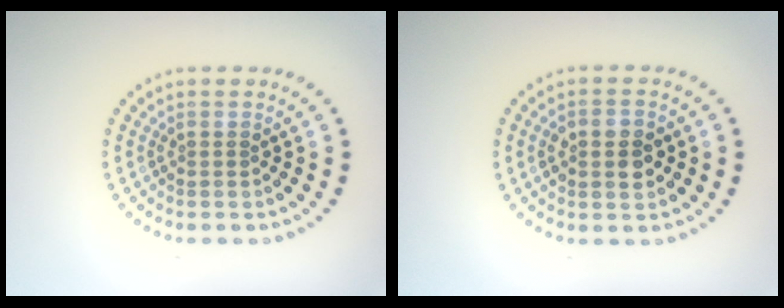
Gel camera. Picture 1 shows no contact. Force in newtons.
{"total": 3.8, "press": 3.8, "slide": 0.2}